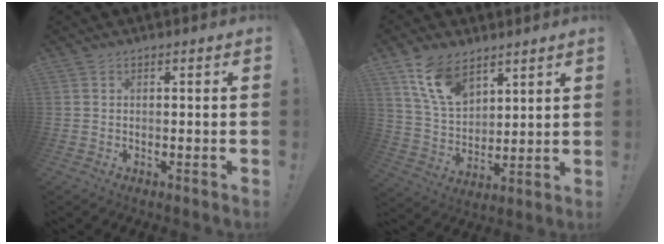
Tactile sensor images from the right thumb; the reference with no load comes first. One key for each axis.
{"total": 13.1, "fx": 8.5, "fy": 7.7, "fz": 6.3, "tx": -0.125, "ty": -0.040, "tz": 0.167}